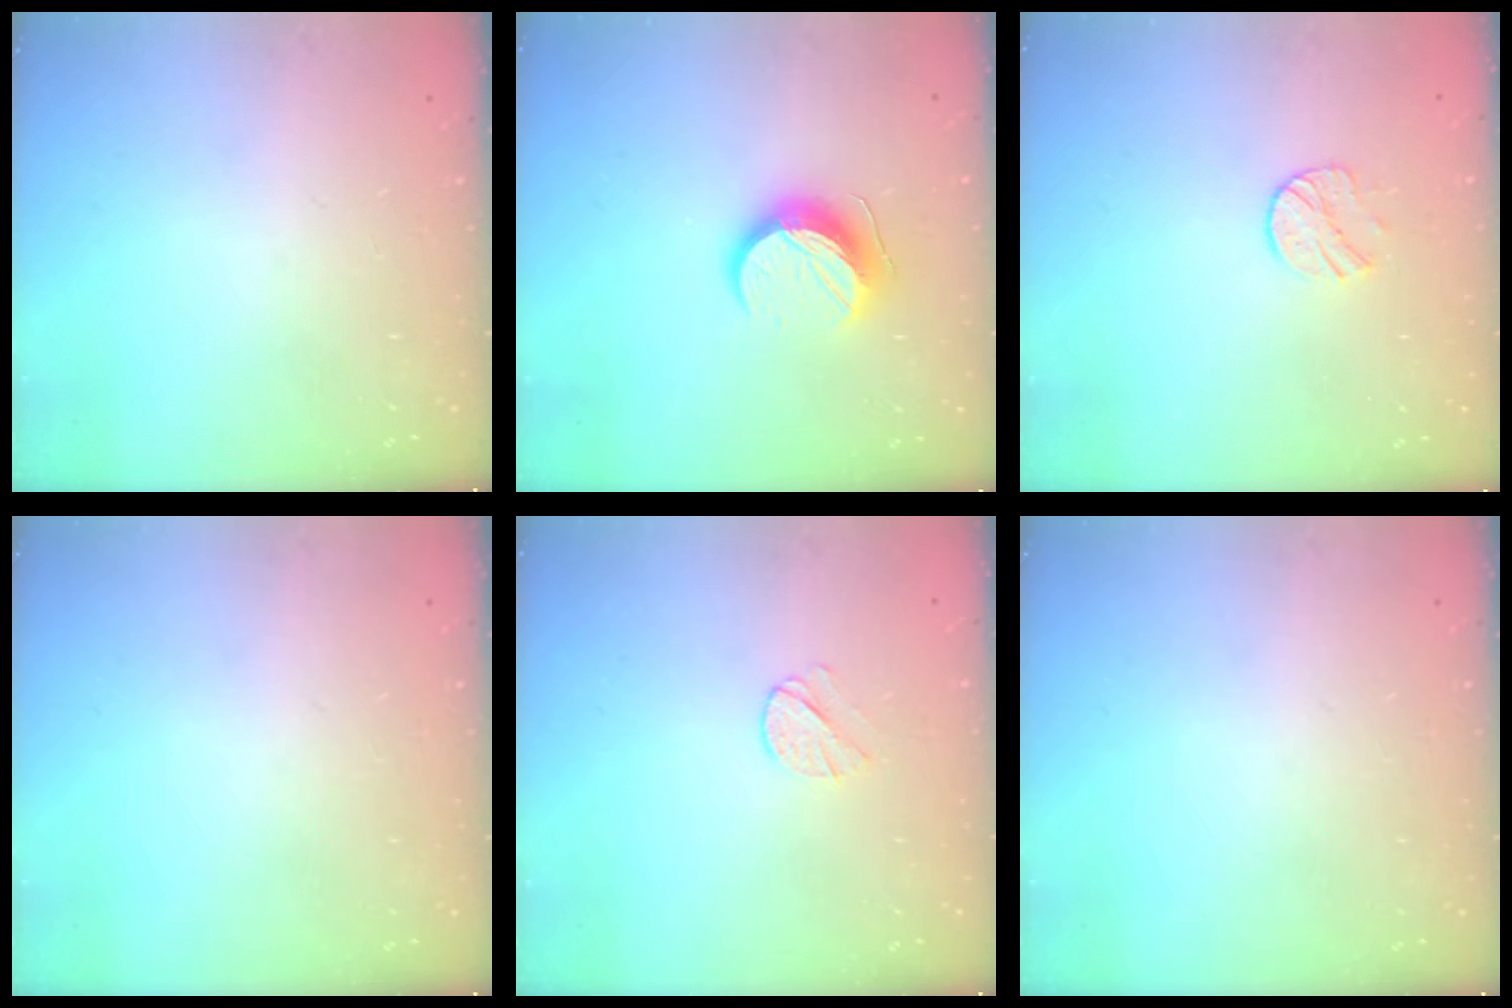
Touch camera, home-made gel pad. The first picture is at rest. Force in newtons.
{"total": 12.4, "press": 12.4, "slide": 0.1}
{"total": 7.8, "press": 7.7, "slide": 0.7}
{"total": 0.0}
{"total": 4.5, "press": 4.5, "slide": 0.6}
{"total": 0.0}